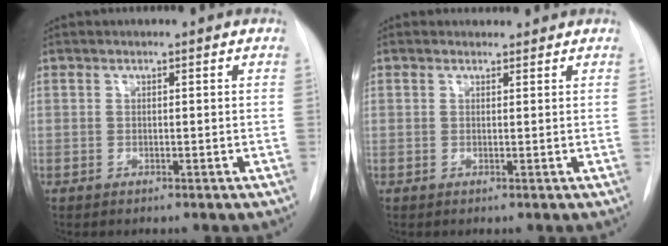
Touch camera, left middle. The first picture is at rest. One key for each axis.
{"total": 1.1, "fx": 1.0, "fy": 0.5, "fz": -0.1, "tx": -0.003, "ty": 0.003, "tz": 0.012}